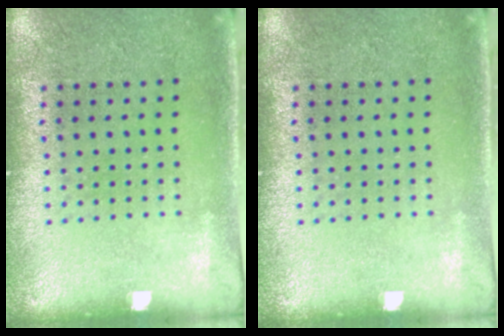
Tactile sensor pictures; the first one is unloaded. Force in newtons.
{"total": 0.0}